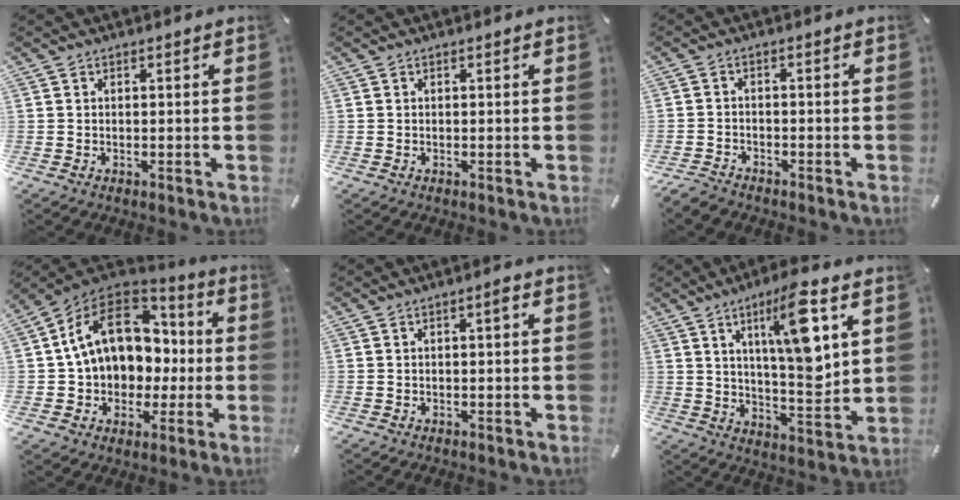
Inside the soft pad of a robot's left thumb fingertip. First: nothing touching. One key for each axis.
{"total": 0.0}
{"total": 3.0, "fx": -2.7, "fy": 1.2, "fz": 0.7, "tx": -0.024, "ty": 0.011, "tz": -0.057}
{"total": 17.3, "fx": 3.5, "fy": 13.4, "fz": 10.4, "tx": -0.197, "ty": -0.003, "tz": 0.067}
{"total": 2.1, "fx": -0.2, "fy": 0.6, "fz": 2.0, "tx": -0.037, "ty": 0.008, "tz": -0.006}
{"total": 15.1, "fx": 6.2, "fy": 4.4, "fz": 13.1, "tx": -0.199, "ty": -0.025, "tz": 0.094}